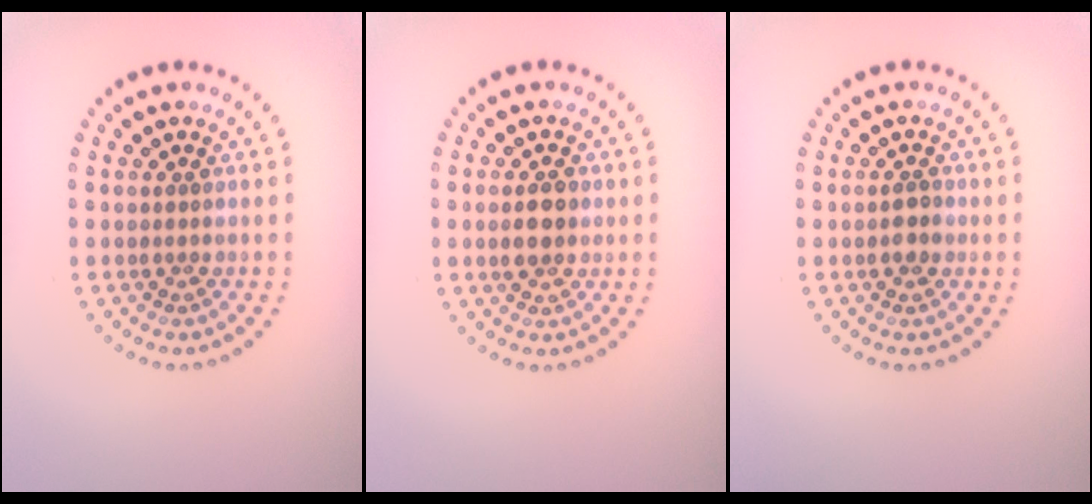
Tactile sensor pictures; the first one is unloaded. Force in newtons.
{"total": 2.5, "press": 2.5, "slide": 0.2}
{"total": 1.4, "press": 1.4, "slide": 0.2}